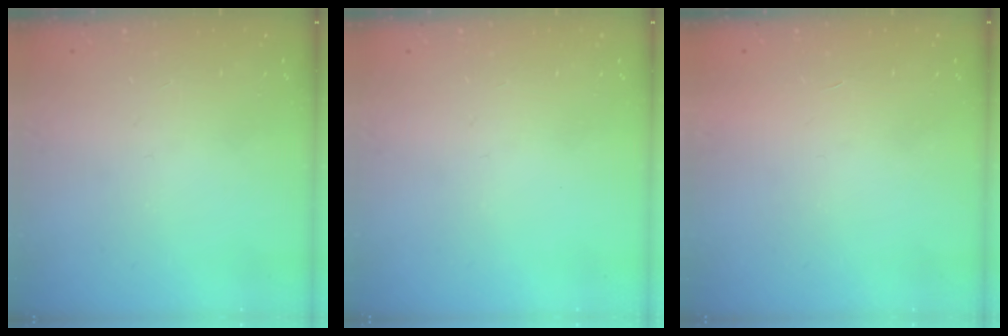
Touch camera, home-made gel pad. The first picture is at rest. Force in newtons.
{"total": 0.0}
{"total": 1.7, "press": 1.7, "slide": 0.1}